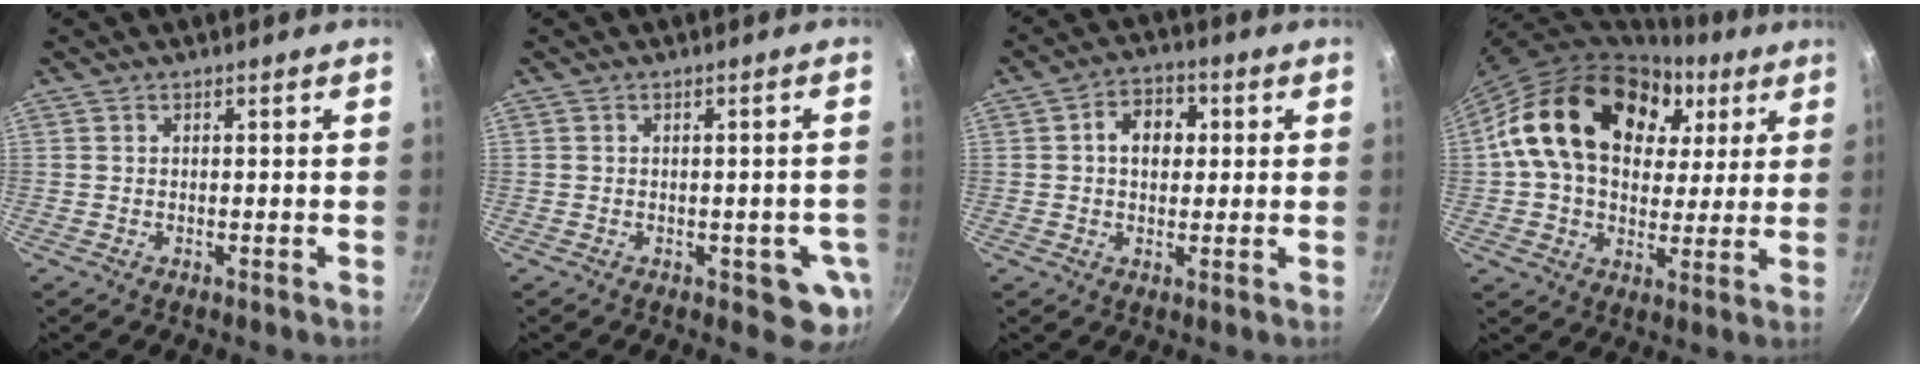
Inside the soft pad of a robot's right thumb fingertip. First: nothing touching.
{"total": 6.0, "force": [-1.5, 3.5, 4.7], "torque": [-0.024, 0.002, -0.017]}
{"total": 7.2, "force": [1.2, 5.4, 4.7], "torque": [-0.041, 0.009, 0.009]}
{"total": 24.3, "force": [7.9, 17.1, 15.4], "torque": [-0.247, 0.010, 0.126]}